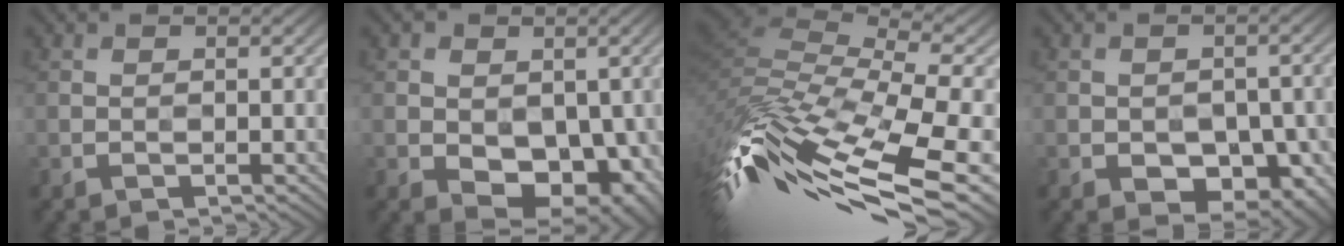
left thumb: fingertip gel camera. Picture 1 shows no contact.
{"total": 9.3, "force": [-0.9, 6.9, 6.2], "torque": [-0.084, -0.013, -0.001]}
{"total": 15.3, "force": [-5.4, 4.8, 13.5], "torque": [-0.277, -0.011, -0.078]}
{"total": 5.7, "force": [-2.7, 3.8, 3.3], "torque": [-0.051, -0.014, -0.035]}